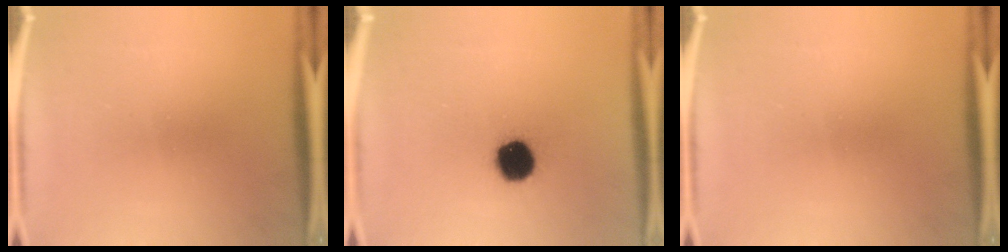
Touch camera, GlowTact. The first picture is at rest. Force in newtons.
{"total": 11.5}
{"total": 0.0}